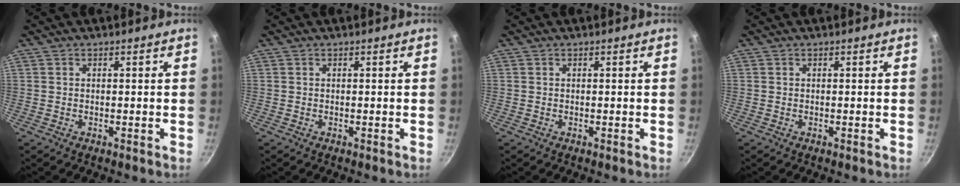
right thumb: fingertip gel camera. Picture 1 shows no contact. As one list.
[{"total": 0.0}, {"total": 0.0}, {"total": 0.0}]